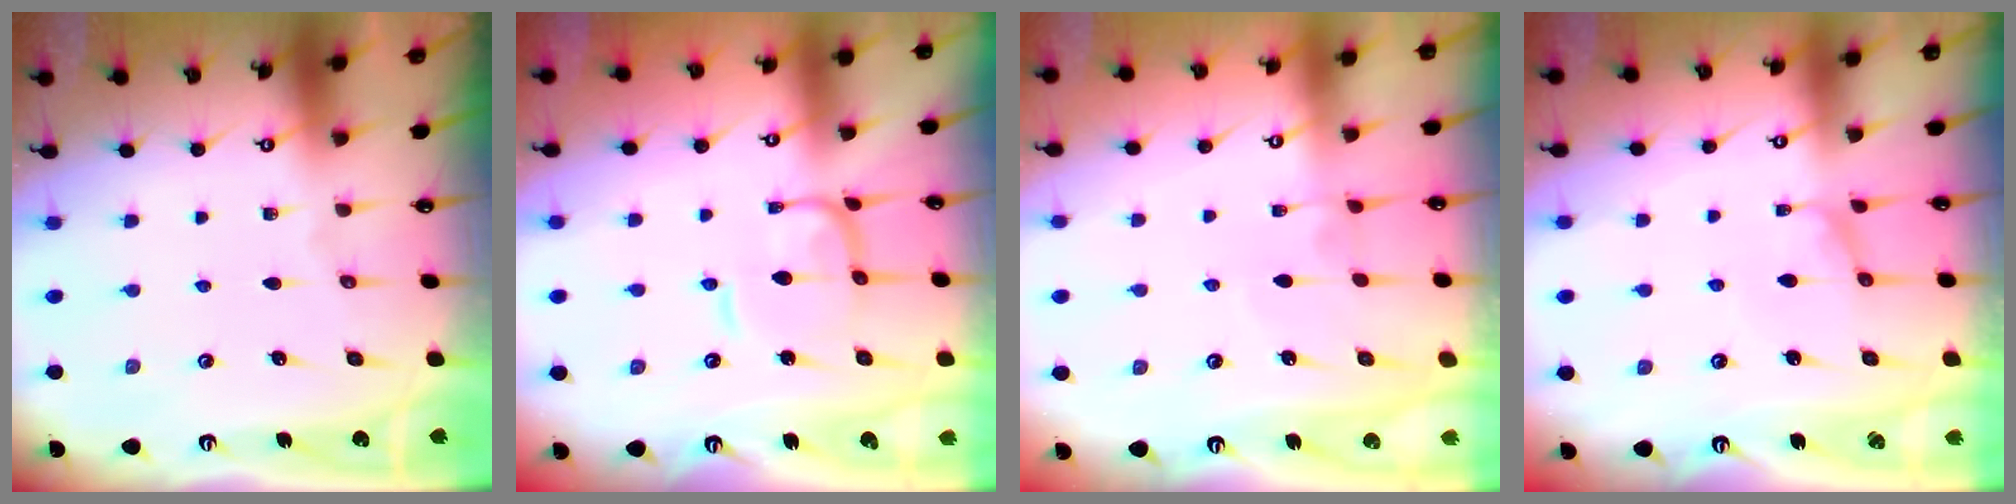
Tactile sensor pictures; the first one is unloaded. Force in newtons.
{"total": 1.2, "press": 1.2, "slide": 0.4}
{"total": 4.2, "press": 4.2, "slide": 0.0}
{"total": 0.9, "press": 0.8, "slide": 0.4}